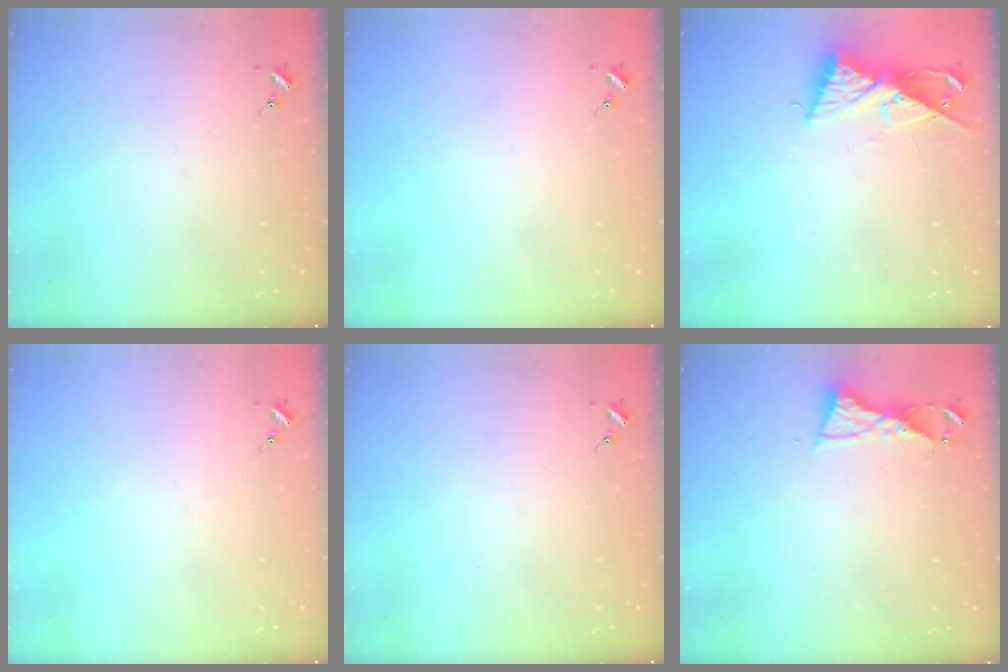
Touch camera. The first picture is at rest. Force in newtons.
{"total": 0.0}
{"total": 9.7, "press": 9.7, "slide": 0.6}
{"total": 0.0}
{"total": 0.0}
{"total": 6.6, "press": 6.6, "slide": 0.6}